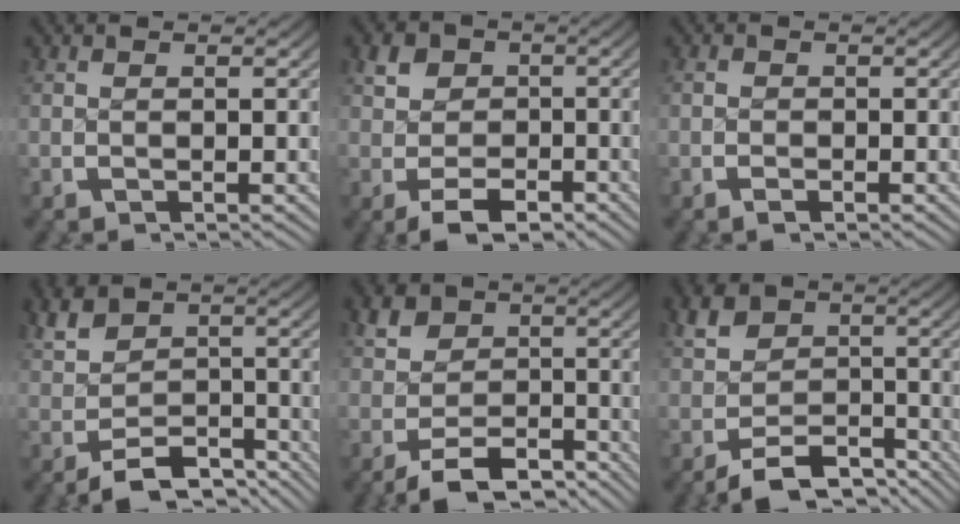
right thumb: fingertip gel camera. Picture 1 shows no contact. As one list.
[{"total": 4.4, "force": [-1.4, 3.5, 2.3], "torque": [-0.031, -0.020, -0.018]}, {"total": 0.7, "force": [-0.6, 0.4, 0.0], "torque": [-0.002, -0.004, -0.012]}, {"total": 6.5, "force": [-3.4, 4.5, 3.2], "torque": [-0.044, -0.023, -0.050]}, {"total": 6.7, "force": [-3.5, 4.8, 3.0], "torque": [-0.047, -0.030, -0.050]}, {"total": 7.8, "force": [-4.6, 5.3, 3.4], "torque": [-0.057, -0.033, -0.066]}]